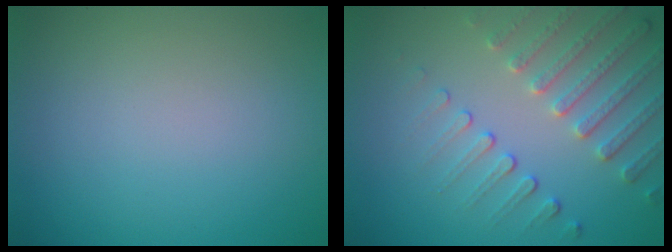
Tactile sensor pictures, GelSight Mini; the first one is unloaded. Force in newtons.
{"total": 4.0, "press": 3.3, "slide": 2.3}